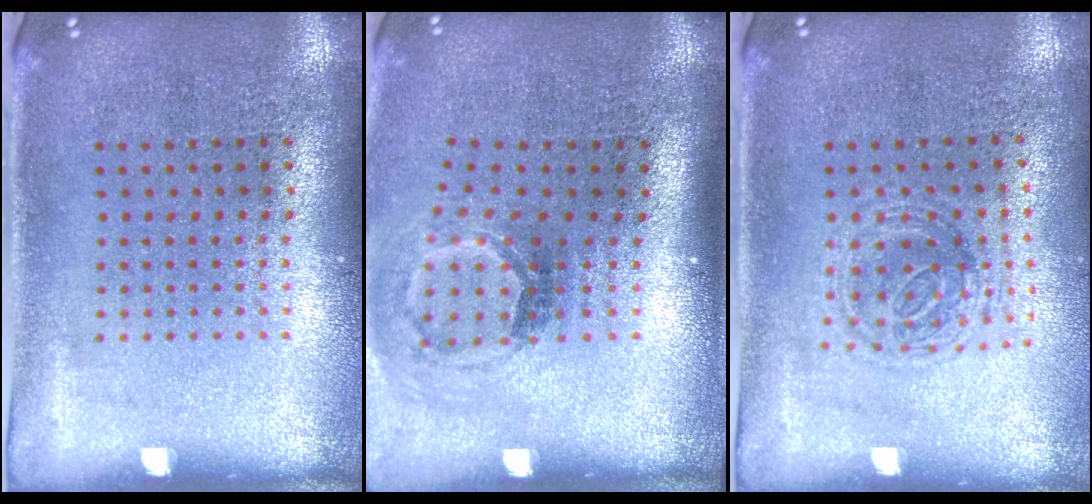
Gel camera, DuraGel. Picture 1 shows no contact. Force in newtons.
{"total": 1.8, "press": 1.1, "slide": 1.4}
{"total": 1.1, "press": 1.1, "slide": 0.3}